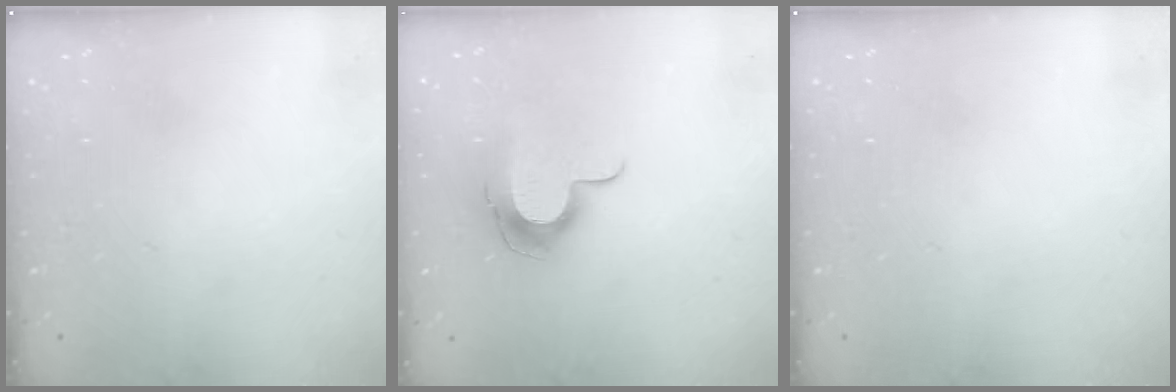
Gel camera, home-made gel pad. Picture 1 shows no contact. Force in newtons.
{"total": 10.9, "press": 10.9, "slide": 0.7}
{"total": 0.0}